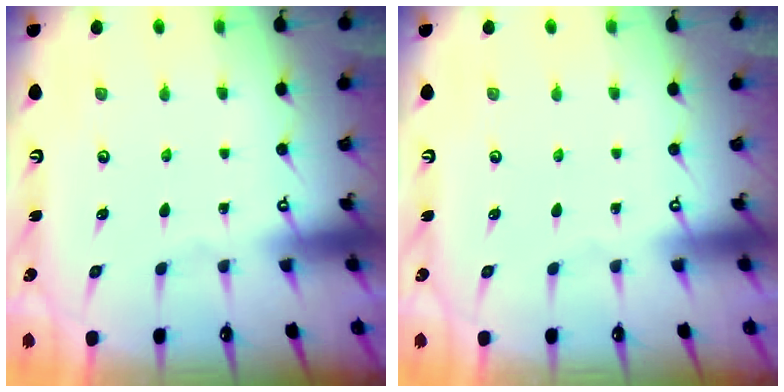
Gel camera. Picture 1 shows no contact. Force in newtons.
{"total": 0.0}